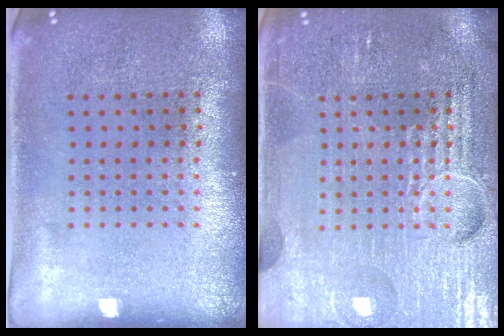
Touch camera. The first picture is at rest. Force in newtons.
{"total": 4.5, "press": 4.5, "slide": 0.6}